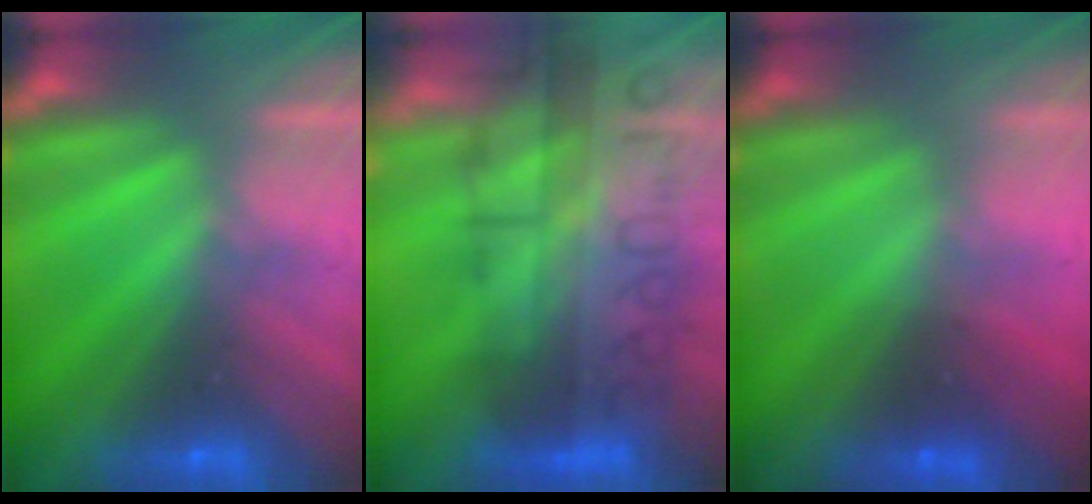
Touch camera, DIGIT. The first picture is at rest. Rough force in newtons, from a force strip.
{"total": 9.2}
{"total": 1.5}